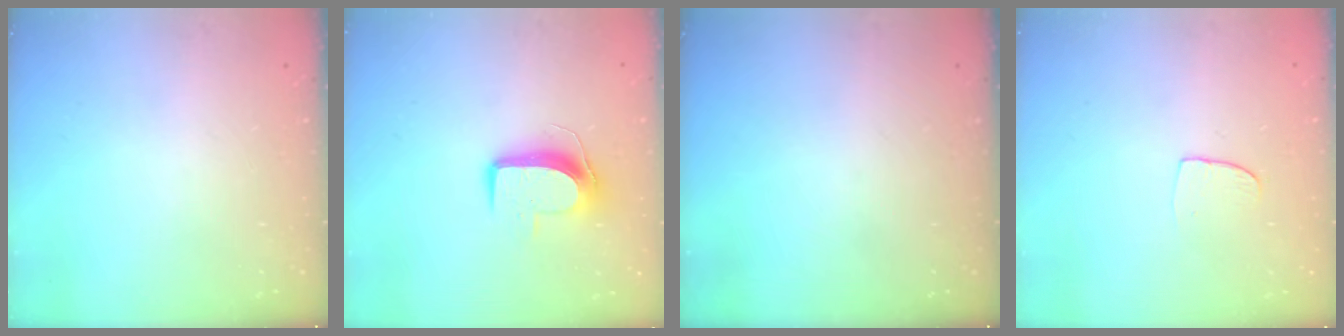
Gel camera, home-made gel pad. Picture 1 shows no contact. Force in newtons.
{"total": 9.2, "press": 9.2, "slide": 0.2}
{"total": 0.0}
{"total": 6.0, "press": 6.0, "slide": 0.4}